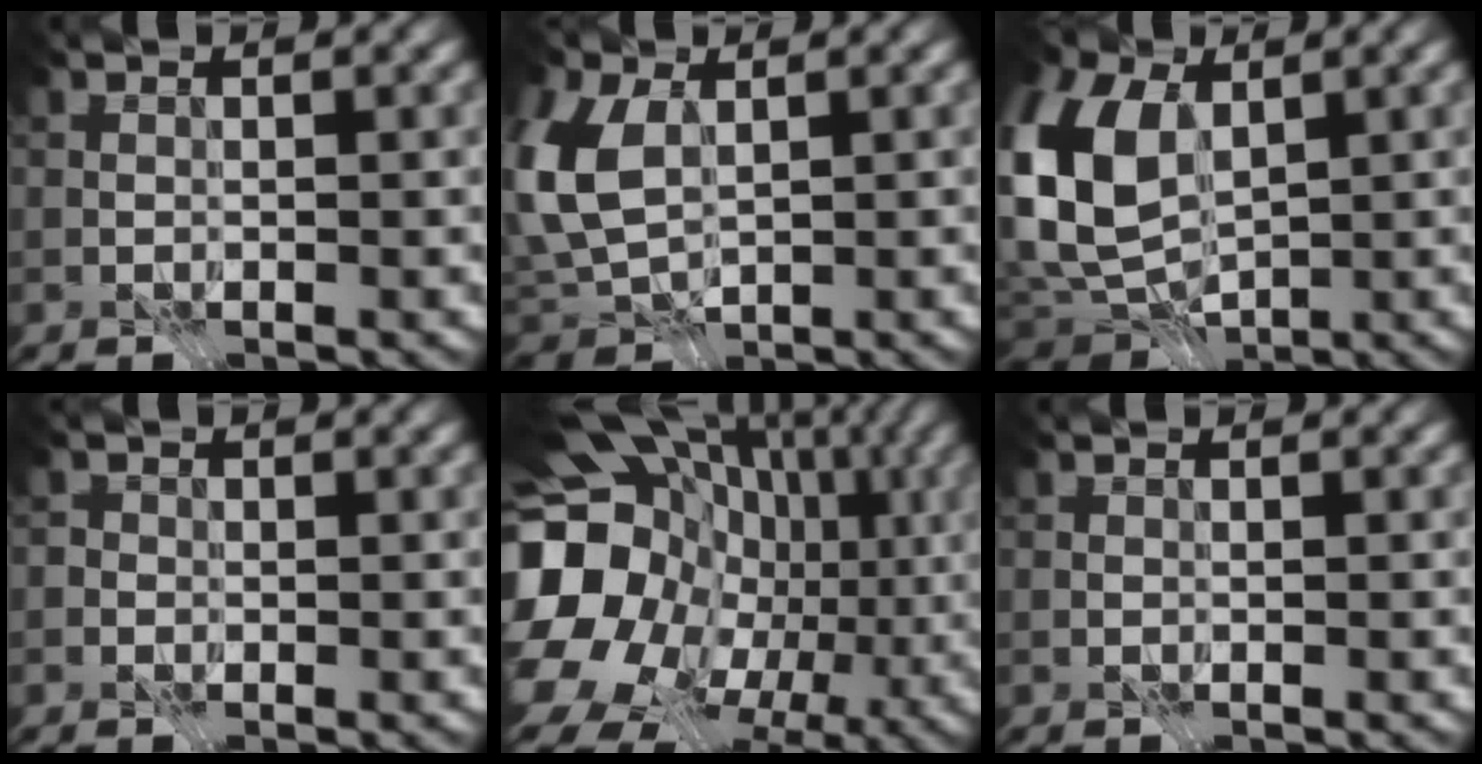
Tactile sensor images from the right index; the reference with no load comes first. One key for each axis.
{"total": 6.2, "fx": 1.0, "fy": 4.0, "fz": 4.6, "tx": -0.123, "ty": 0.003, "tz": 0.013}
{"total": 11.6, "fx": 1.4, "fy": 7.6, "fz": 8.6, "tx": -0.206, "ty": 0.001, "tz": 0.020}
{"total": 1.3, "fx": 0.0, "fy": 1.2, "fz": 0.4, "tx": 0.006, "ty": 0.008, "tz": -0.014}
{"total": 19.7, "fx": -2.7, "fy": 16.2, "fz": 10.9, "tx": -0.204, "ty": -0.009, "tz": -0.059}
{"total": 0.0}